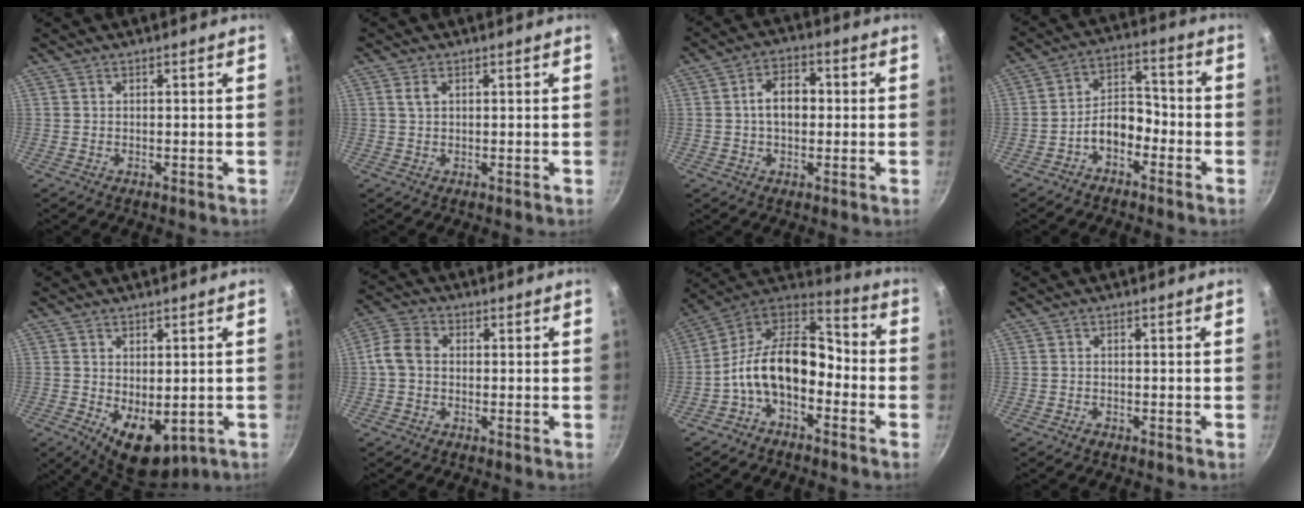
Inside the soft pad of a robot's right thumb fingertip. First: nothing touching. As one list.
[{"total": 1.7, "force": [0.6, 1.0, 1.3], "torque": [-0.029, 0.006, 0.015]}, {"total": 7.0, "force": [0.2, 4.5, 5.4], "torque": [-0.077, 0.020, -0.004]}, {"total": 8.0, "force": [-3.4, 5.0, 5.2], "torque": [-0.070, 0.048, -0.070]}, {"total": 10.7, "force": [-3.0, 5.9, 8.4], "torque": [-0.110, -0.008, -0.023]}, {"total": 5.8, "force": [-0.1, 4.4, 3.8], "torque": [-0.073, 0.018, -0.011]}, {"total": 15.5, "force": [-3.9, 9.1, 11.9], "torque": [-0.185, 0.078, -0.079]}, {"total": 0.8, "force": [-0.6, 0.4, 0.3], "torque": [-0.007, 0.002, -0.012]}]